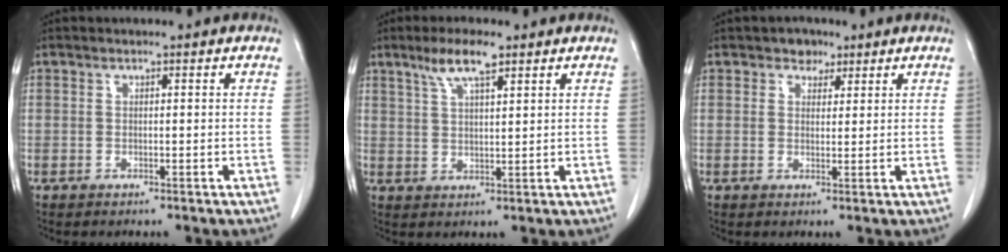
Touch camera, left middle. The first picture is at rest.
{"total": 5.7, "force": [3.8, 0.9, 4.2], "torque": [-0.085, 0.005, 0.072]}
{"total": 2.6, "force": [1.7, 1.8, 0.8], "torque": [-0.012, 0.004, 0.026]}